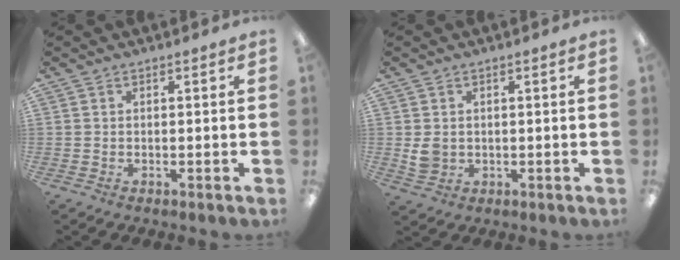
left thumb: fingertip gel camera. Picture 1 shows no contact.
{"total": 3.5, "force": [0.7, 3.0, 1.8], "torque": [-0.018, -0.003, 0.012]}